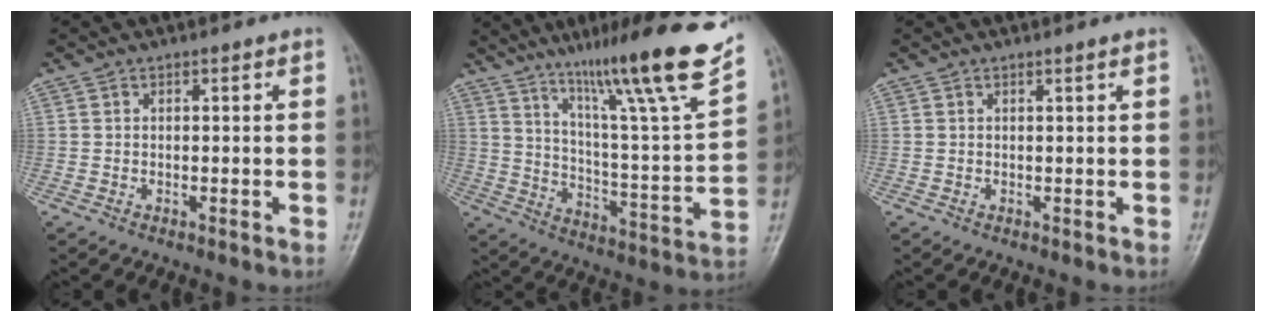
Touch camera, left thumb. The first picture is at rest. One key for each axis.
{"total": 22.2, "fx": 15.9, "fy": 0.9, "fz": 15.4, "tx": -0.210, "ty": -0.078, "tz": 0.255}
{"total": 0.7, "fx": 0.4, "fy": -0.2, "fz": 0.5, "tx": -0.015, "ty": -0.004, "tz": 0.011}